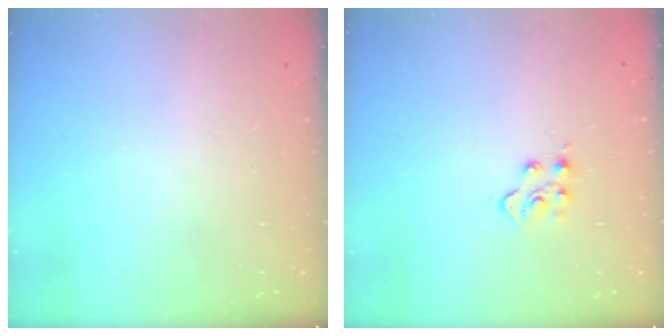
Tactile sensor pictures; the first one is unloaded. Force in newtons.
{"total": 4.8, "press": 4.8, "slide": 0.3}